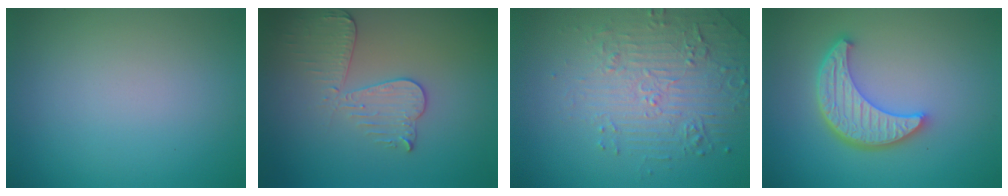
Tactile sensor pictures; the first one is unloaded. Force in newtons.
{"total": 3.3, "press": 2.9, "slide": 1.4}
{"total": 4.8, "press": 3.6, "slide": 3.2}
{"total": 5.5, "press": 4.2, "slide": 3.6}